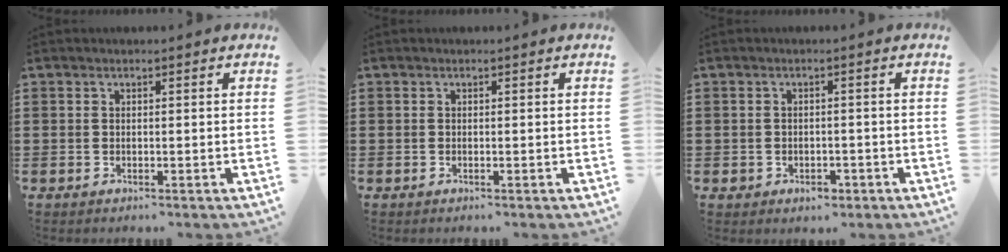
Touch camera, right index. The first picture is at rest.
{"total": 0.0}
{"total": 2.1, "force": [-1.0, 1.5, 1.1], "torque": [-0.023, -0.001, -0.019]}